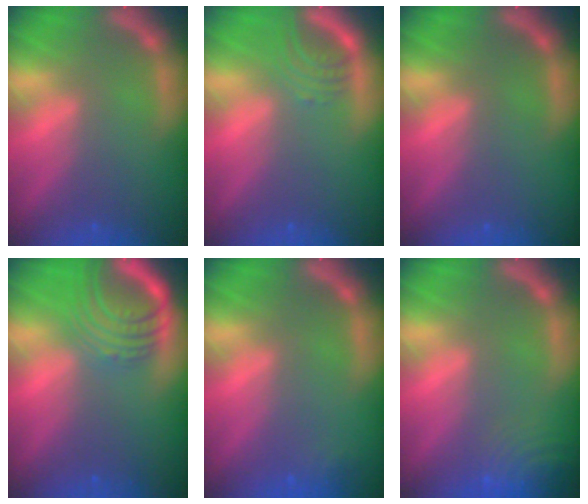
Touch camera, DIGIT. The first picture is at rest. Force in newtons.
{"total": 3.0}
{"total": 0.0}
{"total": 7.6}
{"total": 0.9}
{"total": 7.5}